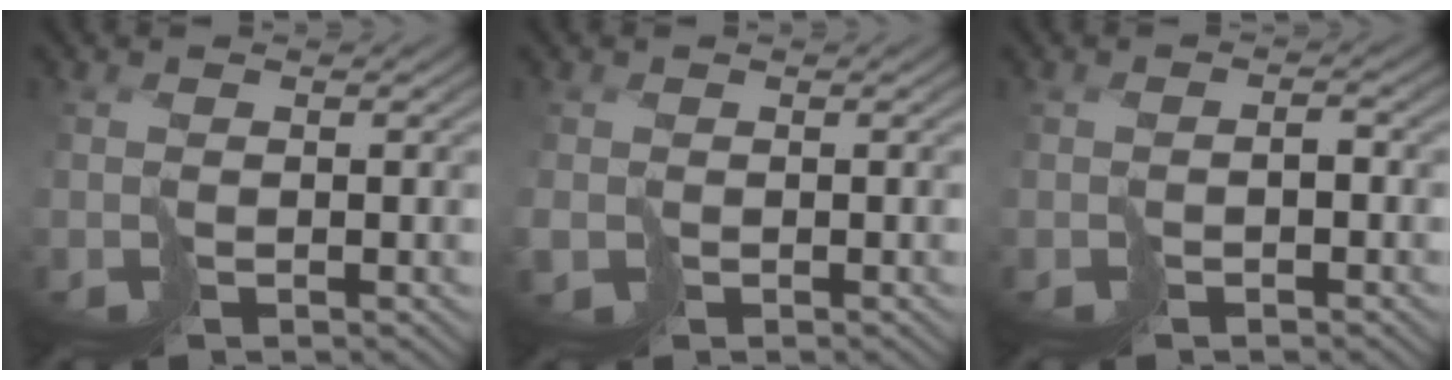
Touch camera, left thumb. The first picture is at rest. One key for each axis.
{"total": 1.5, "fx": -0.3, "fy": 1.3, "fz": 0.8, "tx": -0.017, "ty": -0.005, "tz": -0.005}
{"total": 1.2, "fx": -0.8, "fy": 0.4, "fz": 0.7, "tx": -0.012, "ty": 0.001, "tz": -0.015}